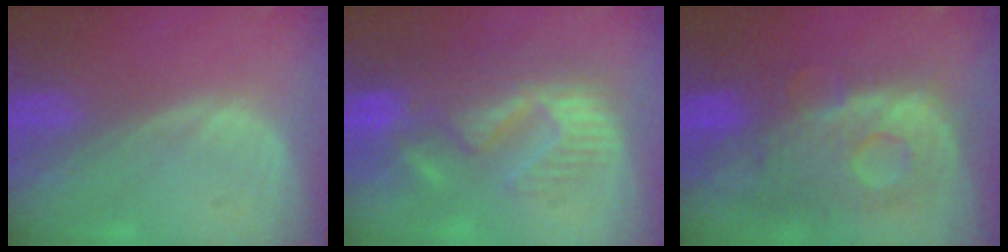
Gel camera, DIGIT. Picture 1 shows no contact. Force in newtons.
{"total": 11.0, "press": 9.6, "slide": 5.2}
{"total": 11.2, "press": 9.7, "slide": 5.5}